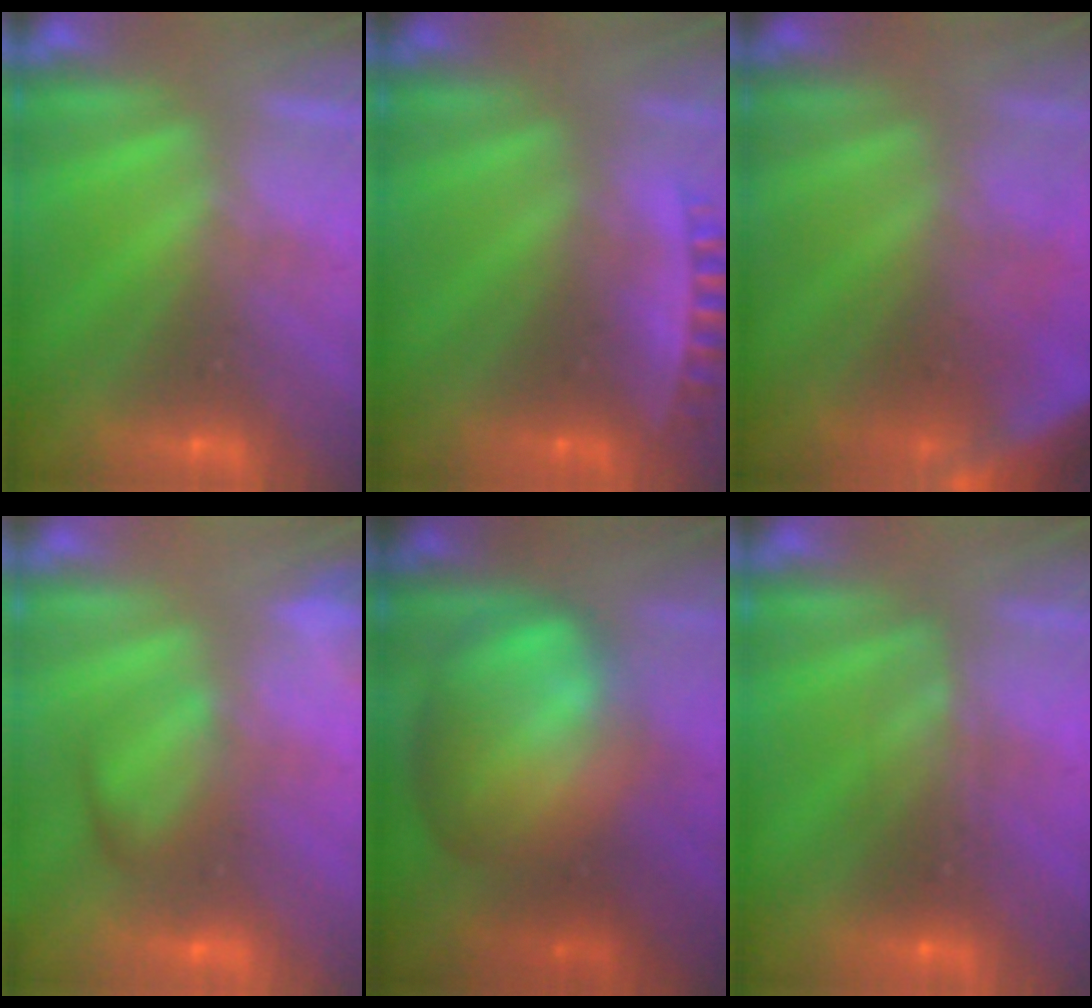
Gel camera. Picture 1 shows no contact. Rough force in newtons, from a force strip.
{"total": 2.9}
{"total": 4.5}
{"total": 2.6}
{"total": 7.6}
{"total": 2.4}